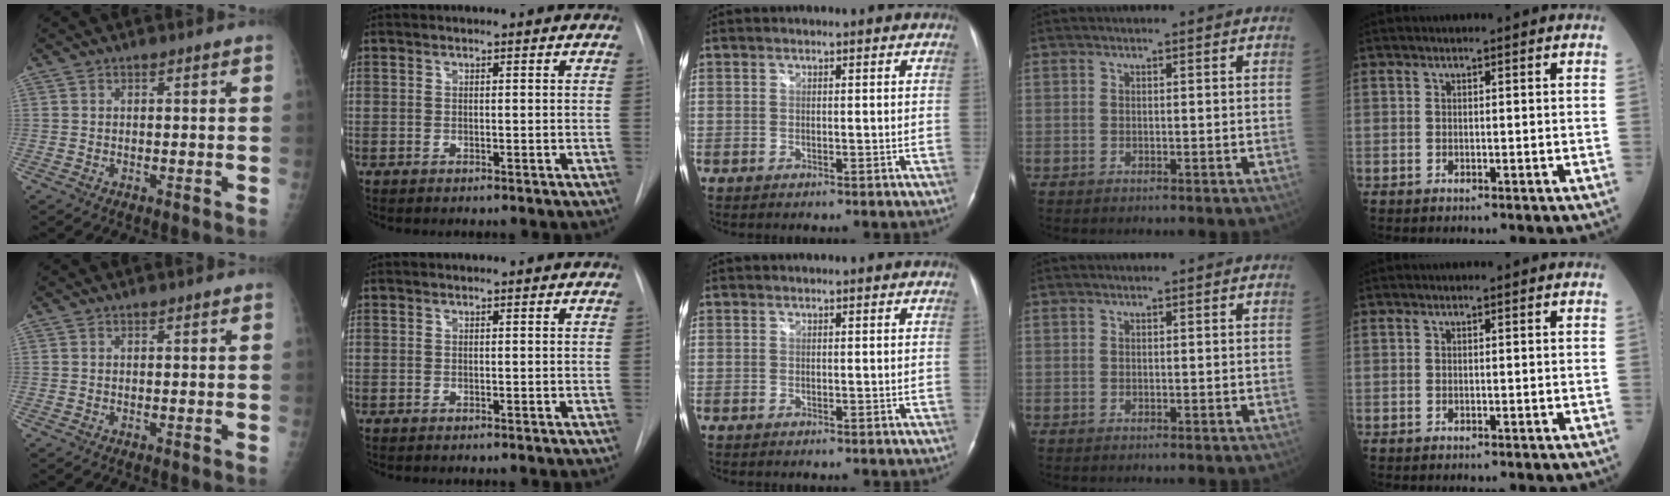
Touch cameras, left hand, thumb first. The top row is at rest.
{}